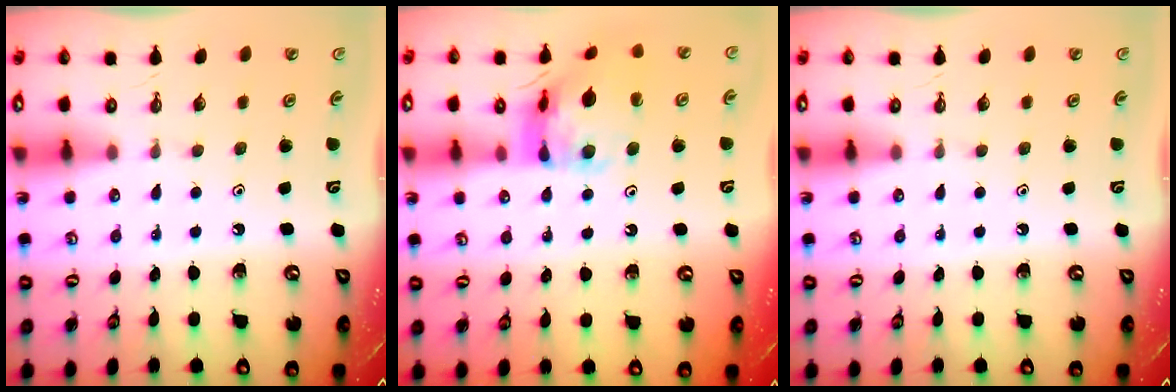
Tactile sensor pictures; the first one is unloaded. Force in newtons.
{"total": 13.9, "press": 13.8, "slide": 1.5}
{"total": 0.0}